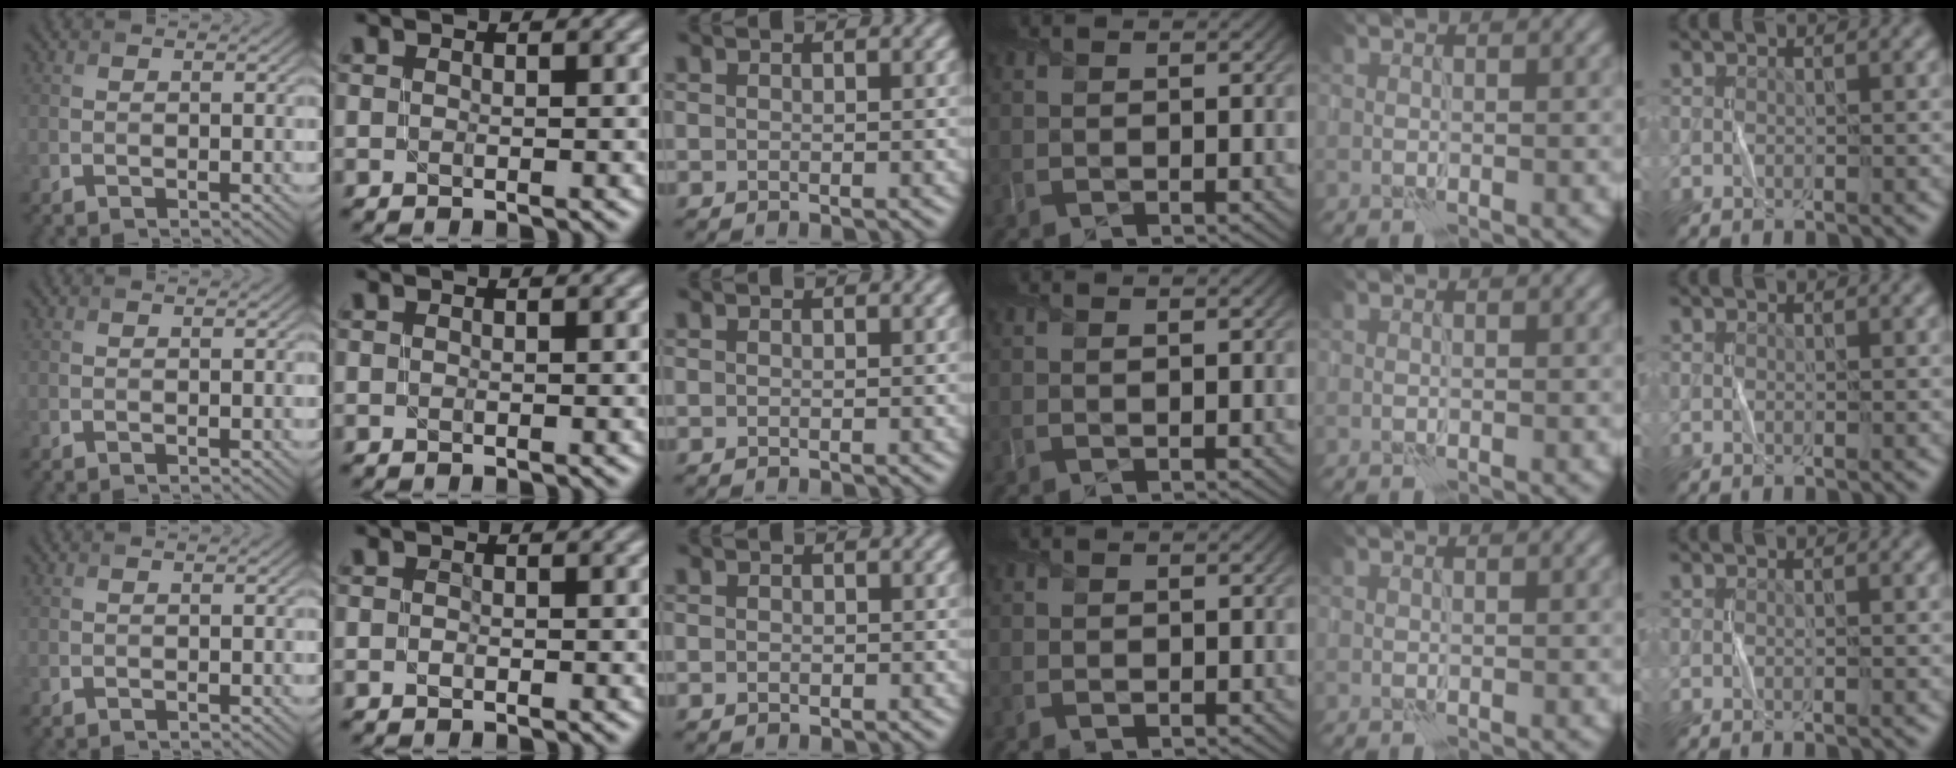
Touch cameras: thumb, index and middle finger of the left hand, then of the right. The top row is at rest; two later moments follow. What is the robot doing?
{"motion": "fold", "object": "shorts"}